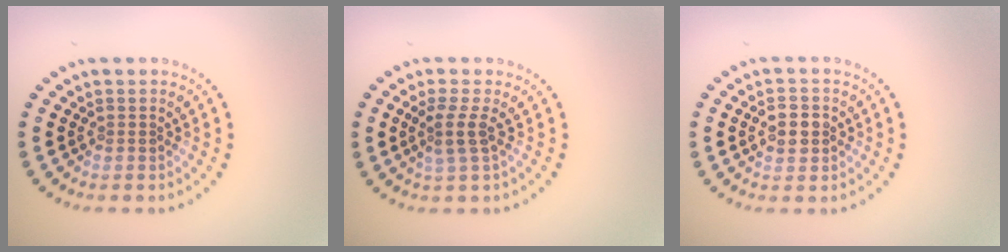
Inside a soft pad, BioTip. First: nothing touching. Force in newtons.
{"total": 2.1, "press": 1.5, "slide": 1.4}
{"total": 2.9, "press": 2.9, "slide": 0.1}